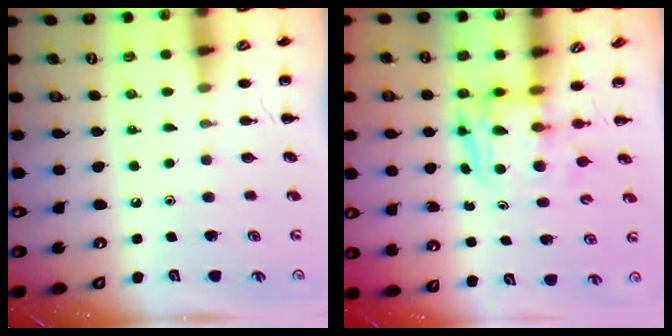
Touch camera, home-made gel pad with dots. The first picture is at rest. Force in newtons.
{"total": 3.8, "press": 3.8, "slide": 0.4}